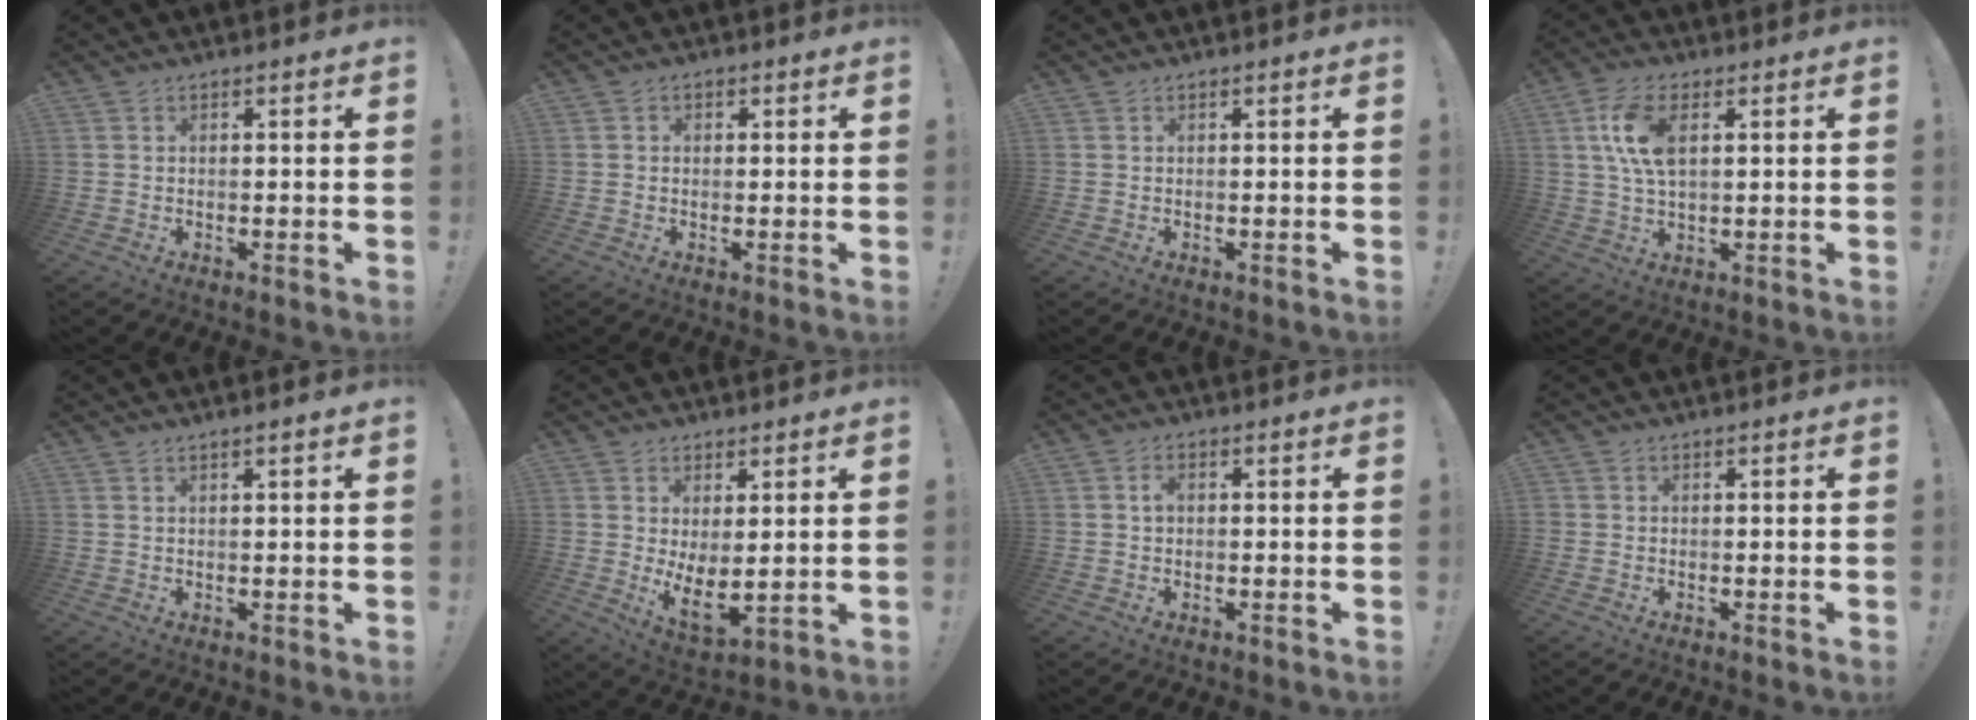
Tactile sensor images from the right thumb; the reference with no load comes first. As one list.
[{"total": 1.0, "force": [-0.1, 0.9, 0.5], "torque": [-0.004, 0.002, -0.002]}, {"total": 0.0}, {"total": 9.8, "force": [2.7, 5.2, 7.9], "torque": [-0.156, -0.002, 0.045]}, {"total": 1.2, "force": [0.8, -0.3, 0.8], "torque": [-0.020, 0.001, 0.015]}, {"total": 6.8, "force": [2.0, 2.9, 5.9], "torque": [-0.077, -0.037, 0.044]}, {"total": 1.8, "force": [0.3, 1.2, 1.3], "torque": [-0.014, 0.002, 0.002]}, {"total": 0.7, "force": [0.0, 0.7, 0.2], "torque": [-0.006, 0.003, 0.000]}]